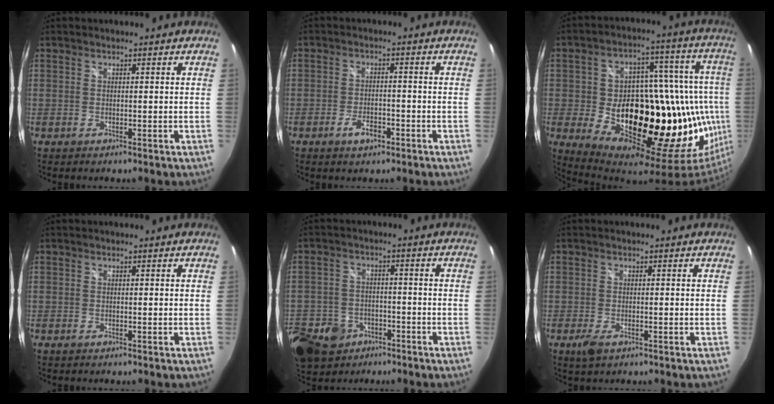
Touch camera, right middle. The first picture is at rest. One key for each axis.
{"total": 4.0, "fx": -2.4, "fy": 1.8, "fz": 2.6, "tx": -0.054, "ty": -0.001, "tz": -0.040}
{"total": 37.1, "fx": -5.0, "fy": 20.3, "fz": 30.7, "tx": -0.502, "ty": 0.014, "tz": -0.038}
{"total": 0.0}
{"total": 17.6, "fx": -8.9, "fy": 13.2, "fz": 7.5, "tx": -0.231, "ty": -0.009, "tz": -0.135}
{"total": 2.9, "fx": -1.5, "fy": 1.3, "fz": 2.1, "tx": -0.042, "ty": -0.010, "tz": -0.025}